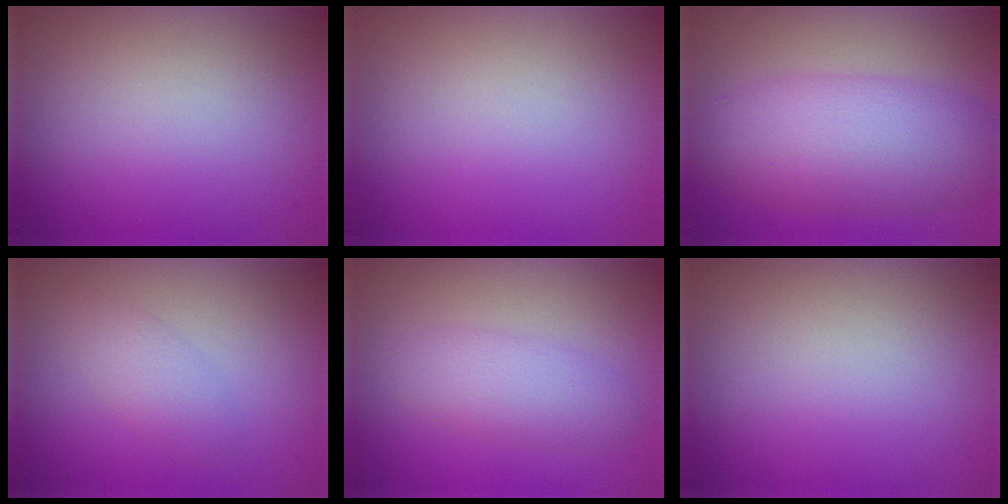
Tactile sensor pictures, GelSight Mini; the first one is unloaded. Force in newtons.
{"total": 0.0}
{"total": 7.1, "press": 7.1, "slide": 0.0}
{"total": 1.9, "press": 1.9, "slide": 0.2}
{"total": 3.0, "press": 3.0, "slide": 0.2}
{"total": 0.0}